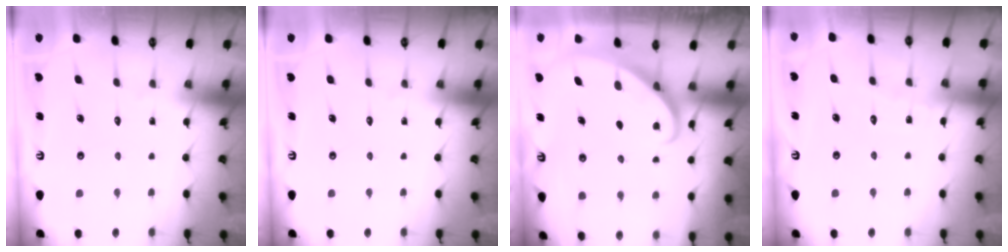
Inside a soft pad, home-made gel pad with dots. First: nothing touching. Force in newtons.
{"total": 0.0}
{"total": 2.5, "press": 2.5, "slide": 0.1}
{"total": 3.2, "press": 3.2, "slide": 0.3}